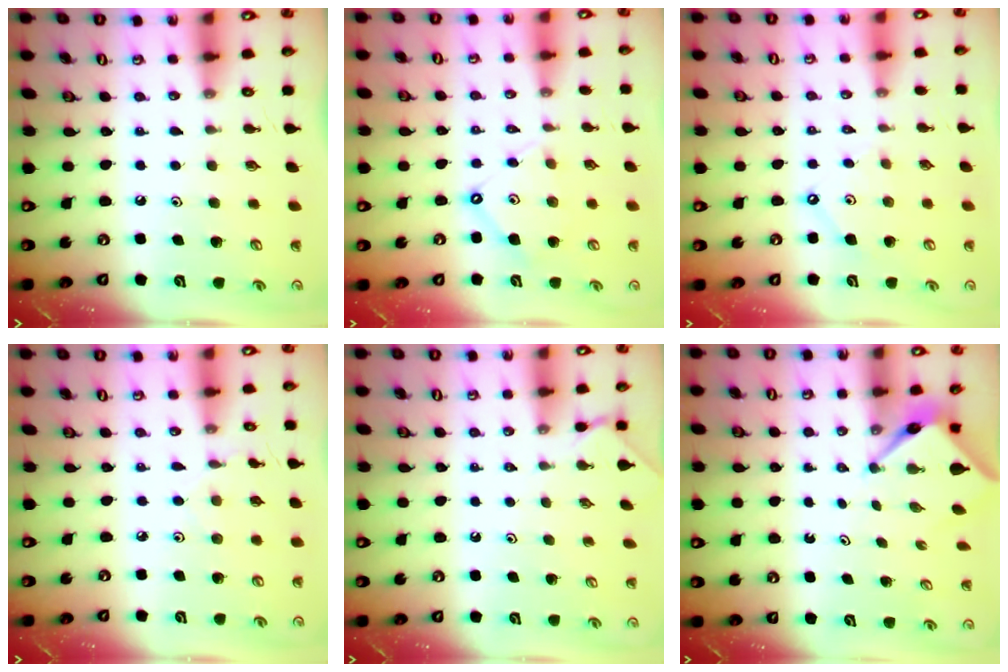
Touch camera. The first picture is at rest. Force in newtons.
{"total": 7.9, "press": 7.9, "slide": 0.7}
{"total": 4.3, "press": 4.3, "slide": 0.0}
{"total": 2.2, "press": 2.2, "slide": 0.4}
{"total": 1.4, "press": 1.4, "slide": 0.2}
{"total": 3.9, "press": 3.9, "slide": 0.2}